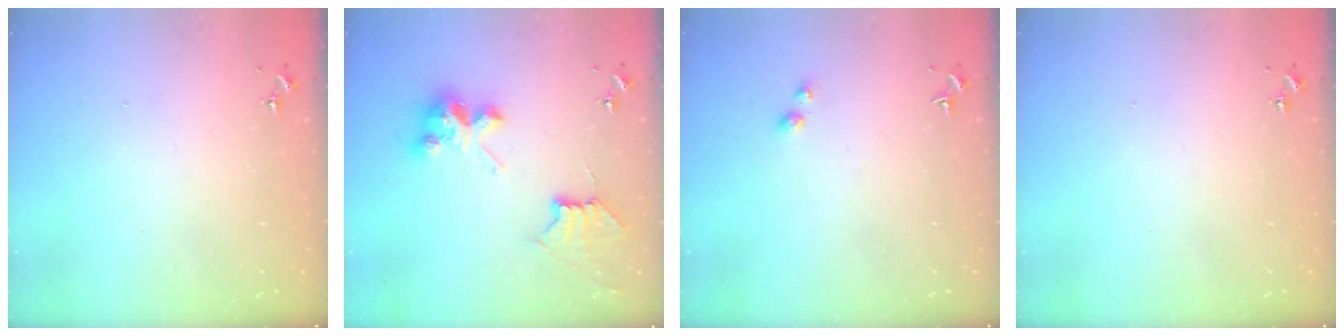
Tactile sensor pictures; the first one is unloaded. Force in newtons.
{"total": 9.5, "press": 9.5, "slide": 0.7}
{"total": 2.9, "press": 2.8, "slide": 0.4}
{"total": 0.0}